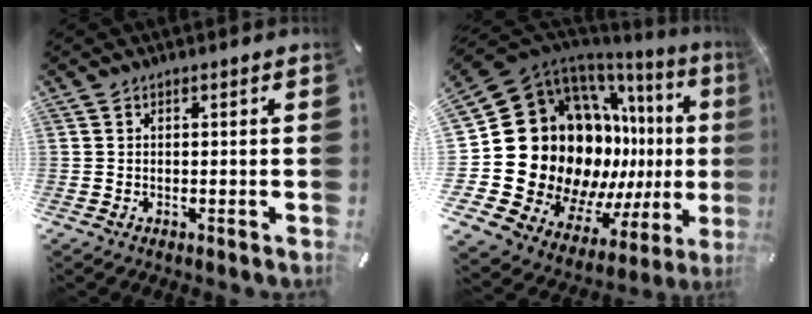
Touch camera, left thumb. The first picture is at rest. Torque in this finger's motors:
{"motor_torque": [1.61, 3.40, 2.23, 0.54, 0.32]}